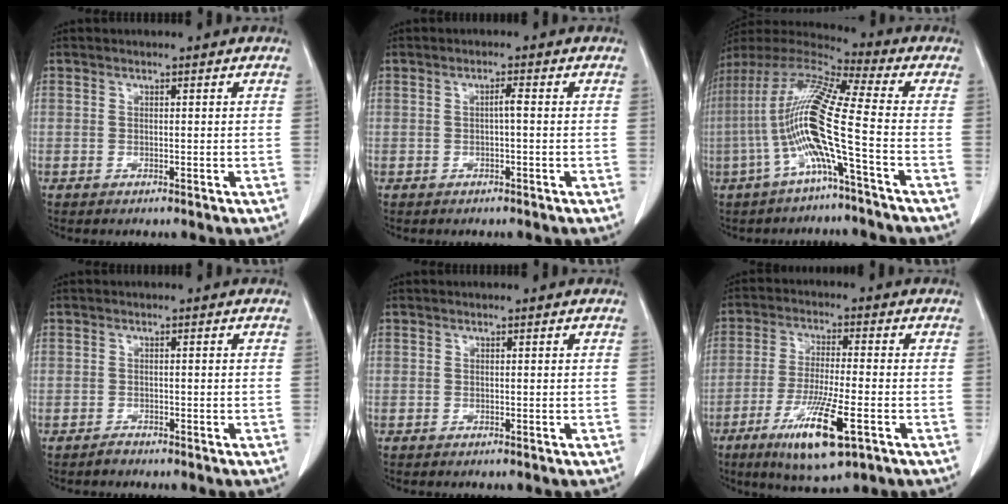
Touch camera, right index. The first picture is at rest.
{"total": 1.3, "force": [-0.1, 0.1, 1.3], "torque": [-0.022, 0.003, -0.002]}
{"total": 14.7, "force": [-3.7, -0.7, 14.2], "torque": [-0.287, 0.009, -0.085]}
{"total": 0.8, "force": [-0.7, 0.3, 0.0], "torque": [0.003, 0.000, -0.016]}
{"total": 0.0}
{"total": 11.9, "force": [-5.5, 1.5, 10.4], "torque": [-0.198, -0.029, -0.092]}